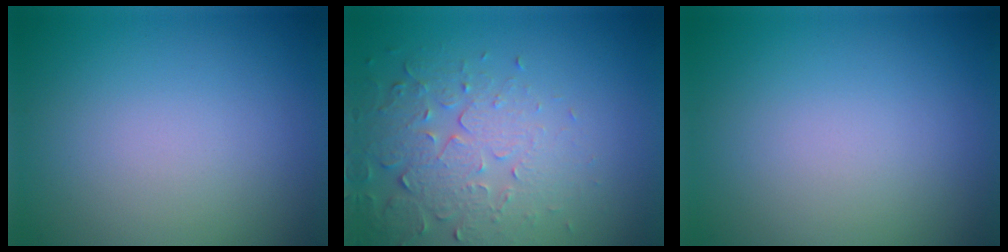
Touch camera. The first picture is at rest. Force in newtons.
{"total": 5.3, "press": 3.9, "slide": 3.6}
{"total": 0.0}